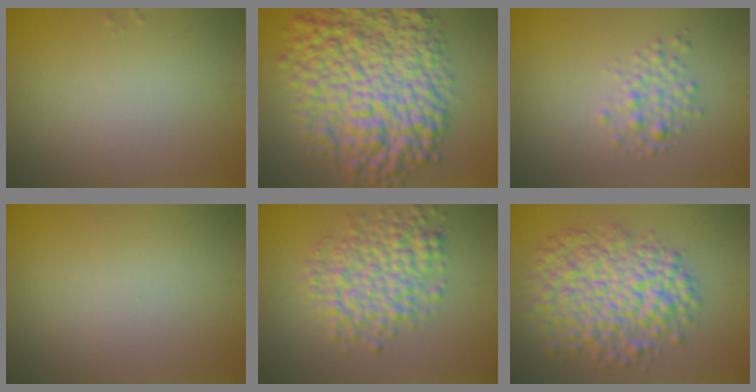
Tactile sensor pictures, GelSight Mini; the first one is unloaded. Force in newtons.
{"total": 12.0, "press": 12.0, "slide": 0.1}
{"total": 2.1, "press": 2.1, "slide": 0.1}
{"total": 0.0}
{"total": 5.6, "press": 5.6, "slide": 0.1}
{"total": 7.8, "press": 7.8, "slide": 0.2}